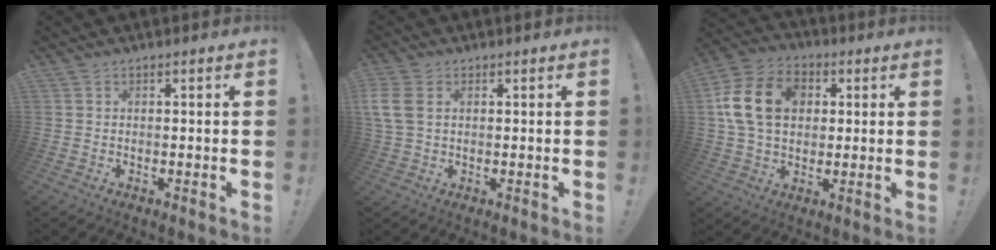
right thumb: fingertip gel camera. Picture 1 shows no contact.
{"total": 7.0, "force": [2.0, 4.8, 4.7], "torque": [-0.107, -0.005, 0.039]}
{"total": 17.7, "force": [3.5, 13.2, 11.2], "torque": [-0.216, 0.006, 0.067]}